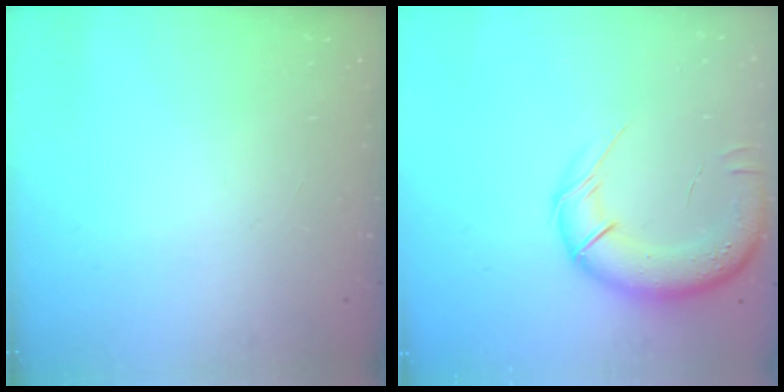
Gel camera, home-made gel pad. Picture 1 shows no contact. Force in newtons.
{"total": 15.8, "press": 15.3, "slide": 4.0}